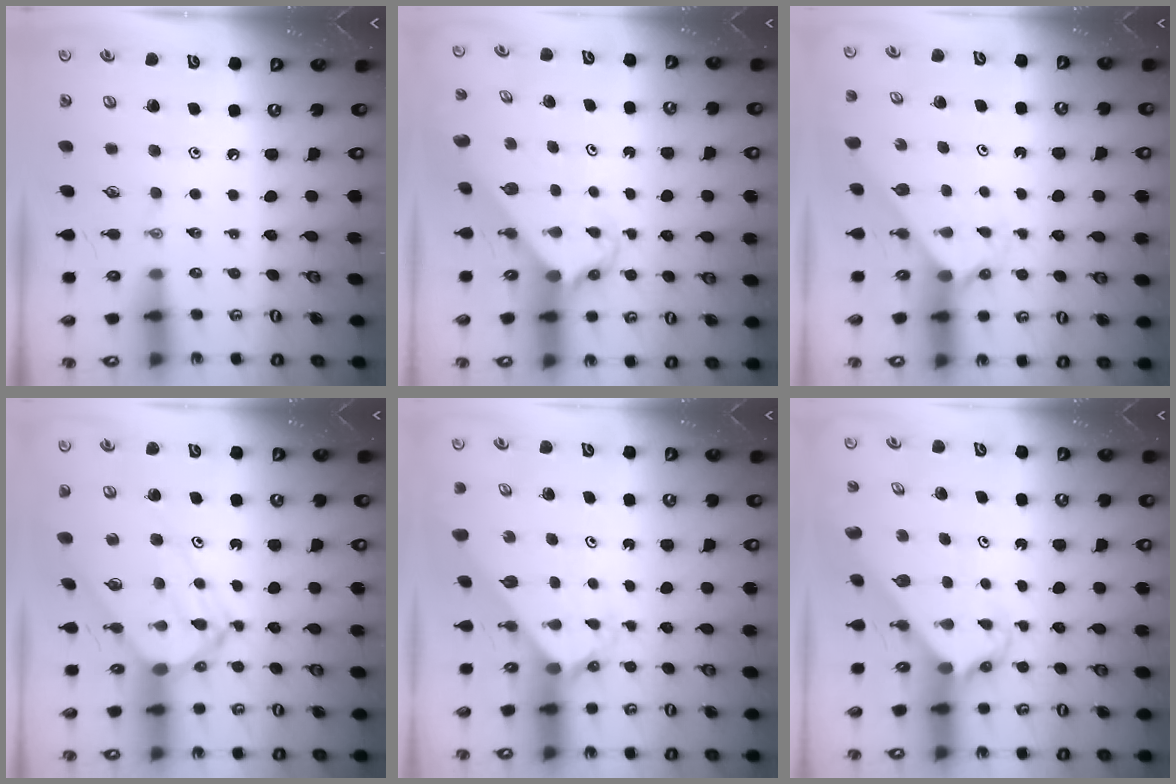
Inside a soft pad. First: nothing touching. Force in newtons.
{"total": 2.7, "press": 2.7, "slide": 0.2}
{"total": 2.3, "press": 2.3, "slide": 0.1}
{"total": 10.6, "press": 10.6, "slide": 0.9}
{"total": 2.5, "press": 2.5, "slide": 0.3}
{"total": 2.7, "press": 2.7, "slide": 0.2}